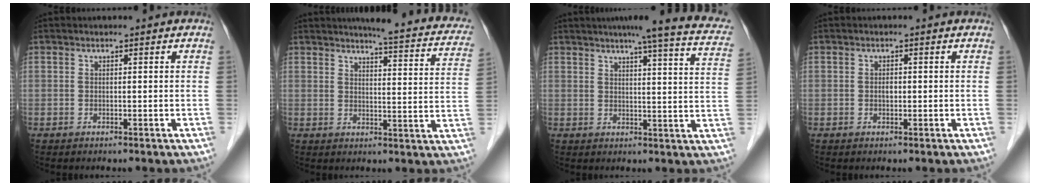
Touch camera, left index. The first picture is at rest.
{"total": 15.8, "force": [13.8, 2.2, 7.4], "torque": [-0.076, -0.030, 0.140]}
{"total": 16.9, "force": [13.8, 1.2, 9.8], "torque": [-0.122, -0.008, 0.146]}
{"total": 1.2, "force": [-0.2, 0.7, 0.9], "torque": [-0.016, 0.003, -0.003]}